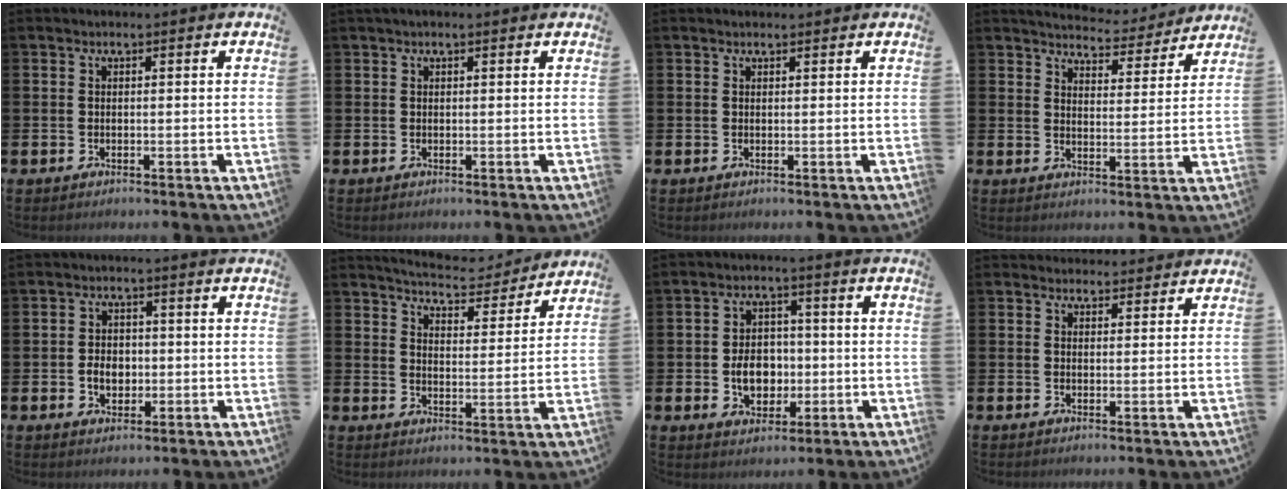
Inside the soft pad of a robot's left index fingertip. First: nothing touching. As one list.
[{"total": 0.6, "force": [0.5, 0.1, 0.4], "torque": [0.004, -0.002, 0.006]}, {"total": 0.7, "force": [0.6, 0.1, 0.1], "torque": [0.012, -0.004, 0.008]}, {"total": 5.0, "force": [4.9, 1.0, 0.1], "torque": [-0.007, -0.043, 0.081]}, {"total": 3.5, "force": [-0.6, 2.7, 2.2], "torque": [-0.027, 0.000, -0.019]}, {"total": 6.3, "force": [6.2, 0.9, 0.9], "torque": [-0.026, -0.047, 0.106]}, {"total": 5.8, "force": [-0.7, 4.6, 3.5], "torque": [-0.055, 0.006, -0.019]}, {"total": 2.6, "force": [2.5, 0.9, -0.2], "torque": [0.013, -0.013, 0.043]}]